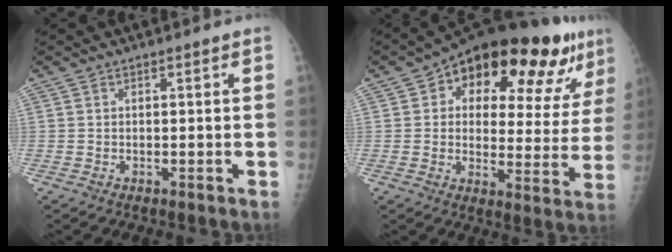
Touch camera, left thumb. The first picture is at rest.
{"total": 23.3, "force": [12.7, 10.3, 16.6], "torque": [-0.185, -0.014, 0.180]}